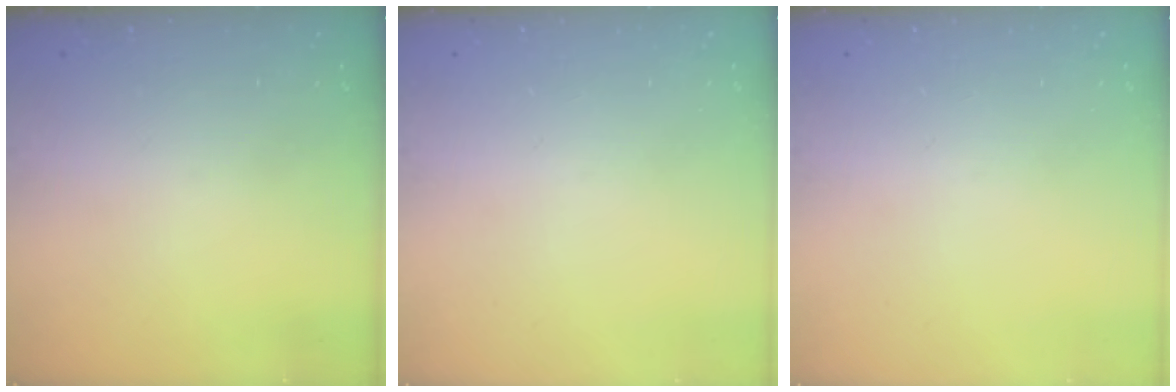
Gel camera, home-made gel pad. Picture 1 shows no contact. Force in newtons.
{"total": 0.0}
{"total": 0.0}